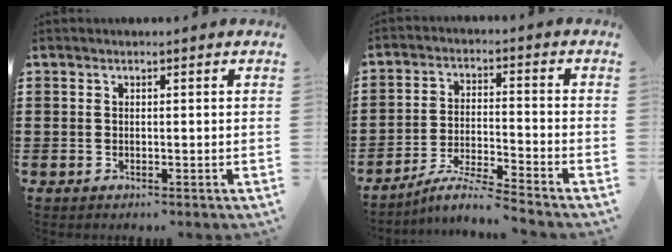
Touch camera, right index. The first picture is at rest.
{"total": 5.7, "force": [-5.3, -0.5, 2.1], "torque": [-0.048, -0.014, -0.105]}